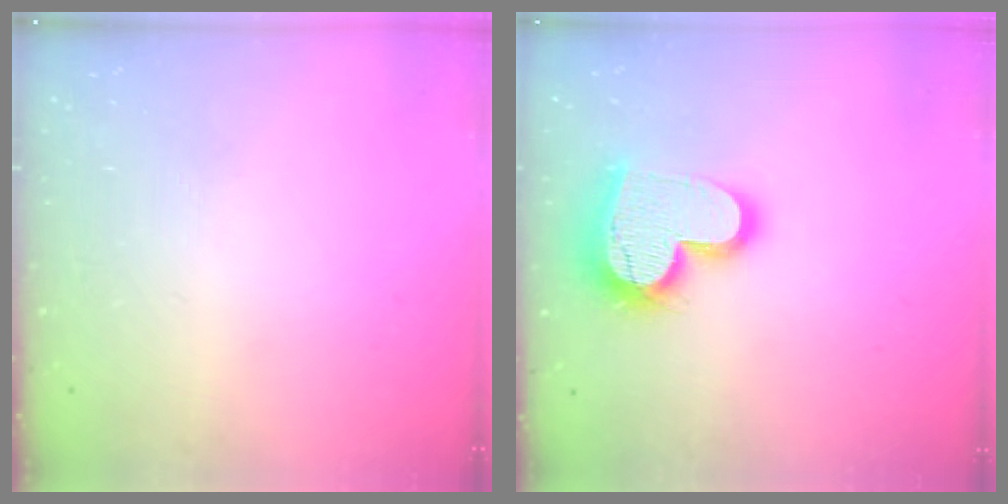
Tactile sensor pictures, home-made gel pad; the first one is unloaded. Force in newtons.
{"total": 18.2, "press": 18.1, "slide": 1.5}